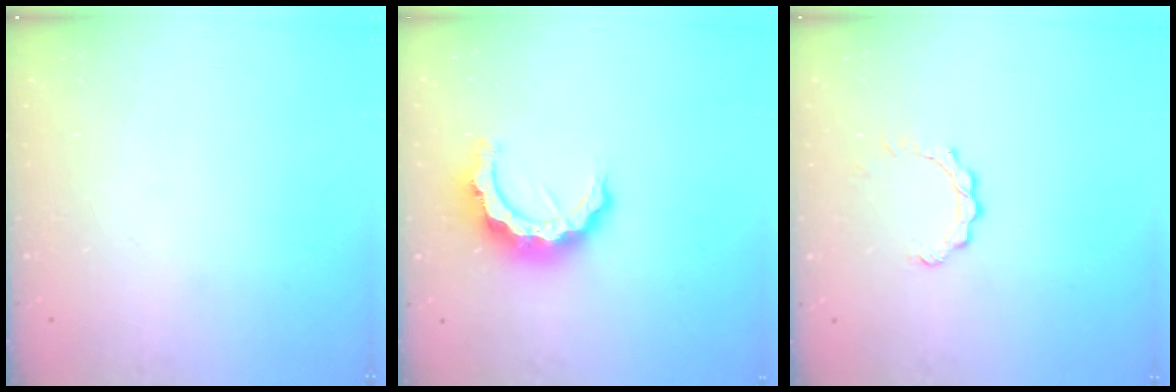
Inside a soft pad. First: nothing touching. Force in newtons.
{"total": 10.6, "press": 10.5, "slide": 1.1}
{"total": 3.8, "press": 3.8, "slide": 0.4}